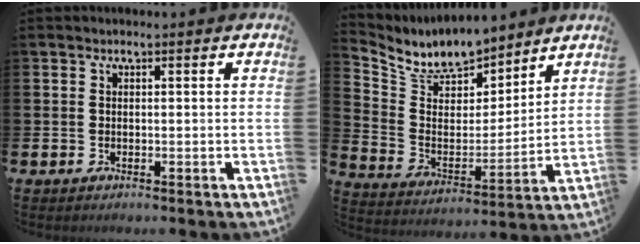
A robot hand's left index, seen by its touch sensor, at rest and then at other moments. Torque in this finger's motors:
{"motor_torque": [0.40, -0.23, 0.30, 0.09]}